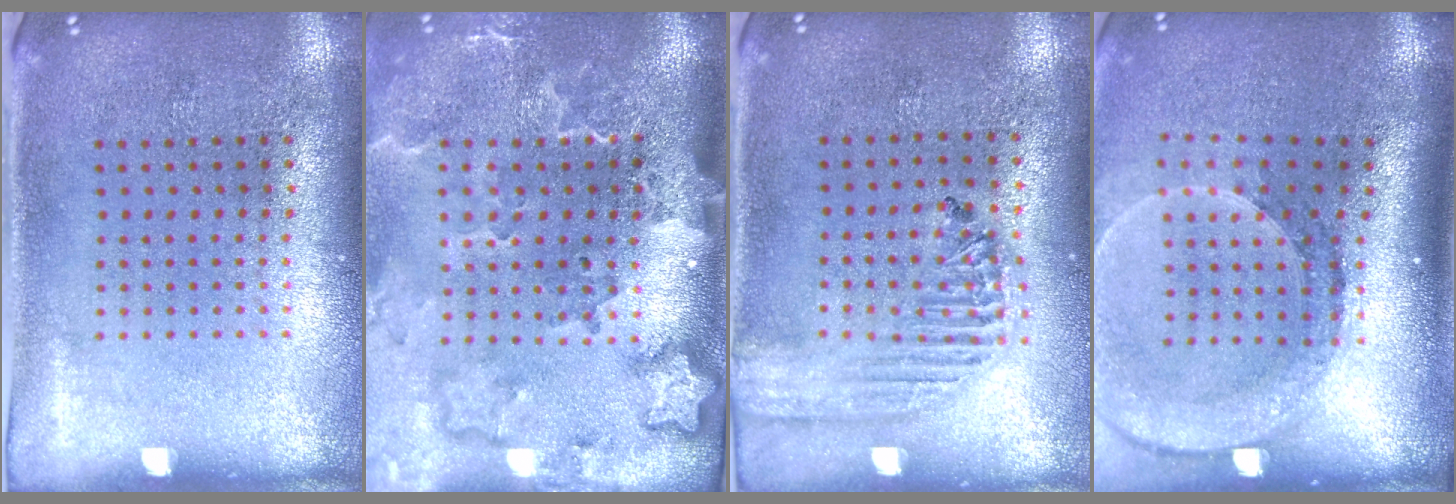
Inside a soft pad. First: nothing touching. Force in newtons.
{"total": 3.2, "press": 2.3, "slide": 2.1}
{"total": 1.8, "press": 1.6, "slide": 0.7}
{"total": 2.7, "press": 2.0, "slide": 1.8}